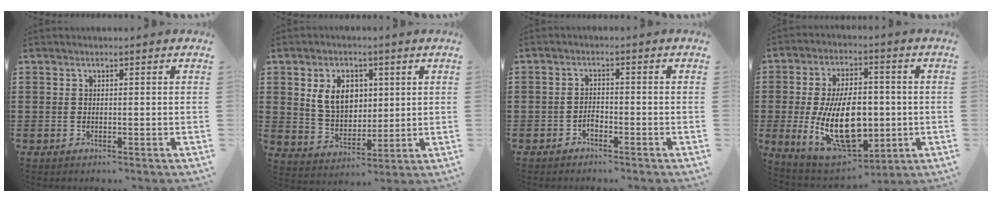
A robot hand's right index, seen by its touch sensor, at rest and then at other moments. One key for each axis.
{"total": 7.5, "fx": 2.1, "fy": 5.6, "fz": 4.6, "tx": -0.102, "ty": 0.008, "tz": 0.032}
{"total": 1.6, "fx": -1.2, "fy": 0.7, "fz": 0.8, "tx": -0.021, "ty": -0.003, "tz": -0.024}
{"total": 15.8, "fx": -1.6, "fy": 8.8, "fz": 13.0, "tx": -0.248, "ty": -0.018, "tz": -0.029}